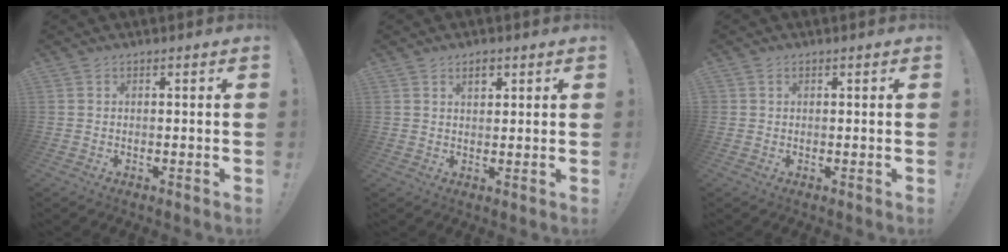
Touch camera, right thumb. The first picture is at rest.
{"total": 3.2, "force": [1.9, 1.8, 1.8], "torque": [-0.011, -0.011, 0.028]}
{"total": 0.6, "force": [0.3, 0.5, 0.1], "torque": [0.003, 0.000, 0.004]}